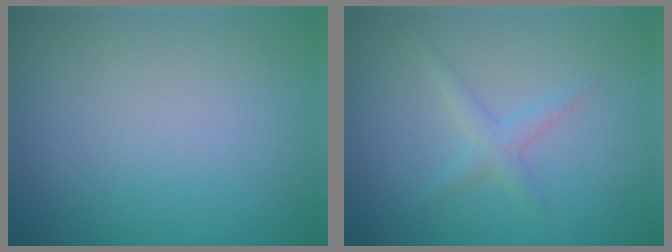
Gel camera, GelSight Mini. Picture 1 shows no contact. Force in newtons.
{"total": 1.4, "press": 1.4, "slide": 0.0}